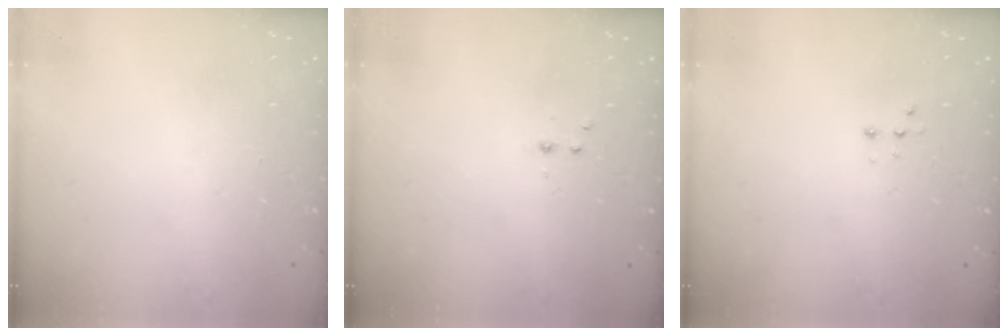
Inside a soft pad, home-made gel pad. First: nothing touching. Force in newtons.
{"total": 2.2, "press": 1.9, "slide": 1.2}
{"total": 2.7, "press": 2.7, "slide": 0.5}